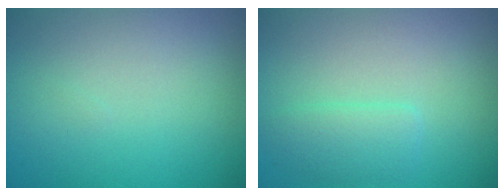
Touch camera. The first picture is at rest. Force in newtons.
{"total": 1.9, "press": 1.9, "slide": 0.1}